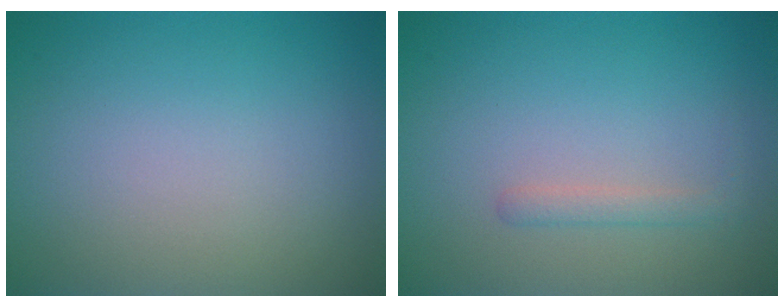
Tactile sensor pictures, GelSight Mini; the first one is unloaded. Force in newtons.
{"total": 1.2, "press": 1.2, "slide": 0.1}